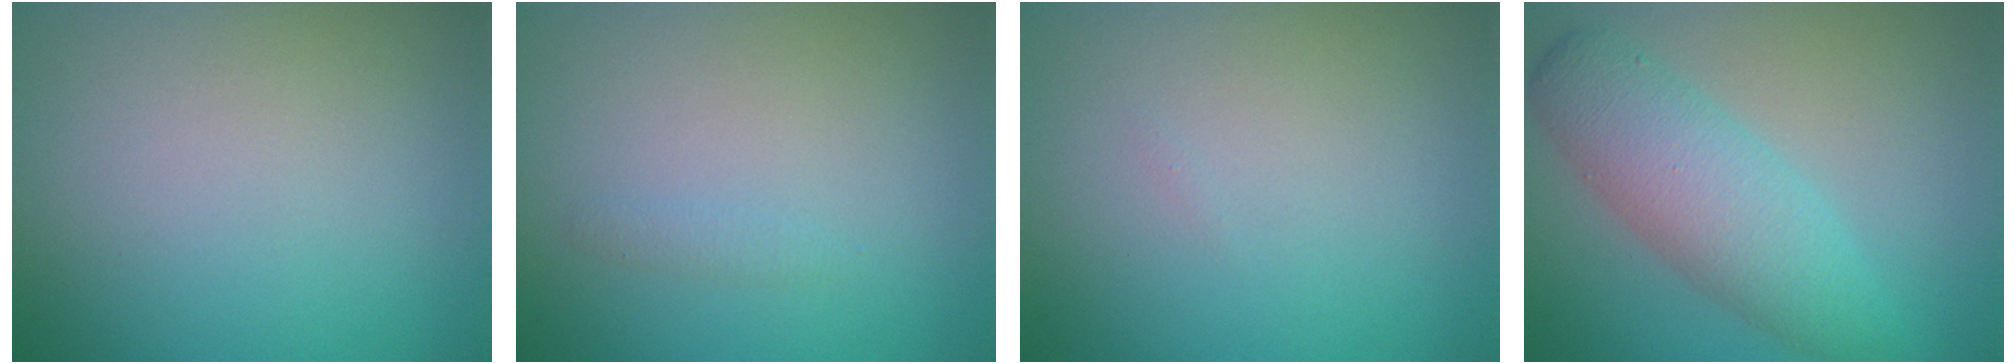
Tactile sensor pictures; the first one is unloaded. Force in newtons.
{"total": 0.6, "press": 0.6, "slide": 0.0}
{"total": 0.0}
{"total": 5.4, "press": 5.4, "slide": 0.1}